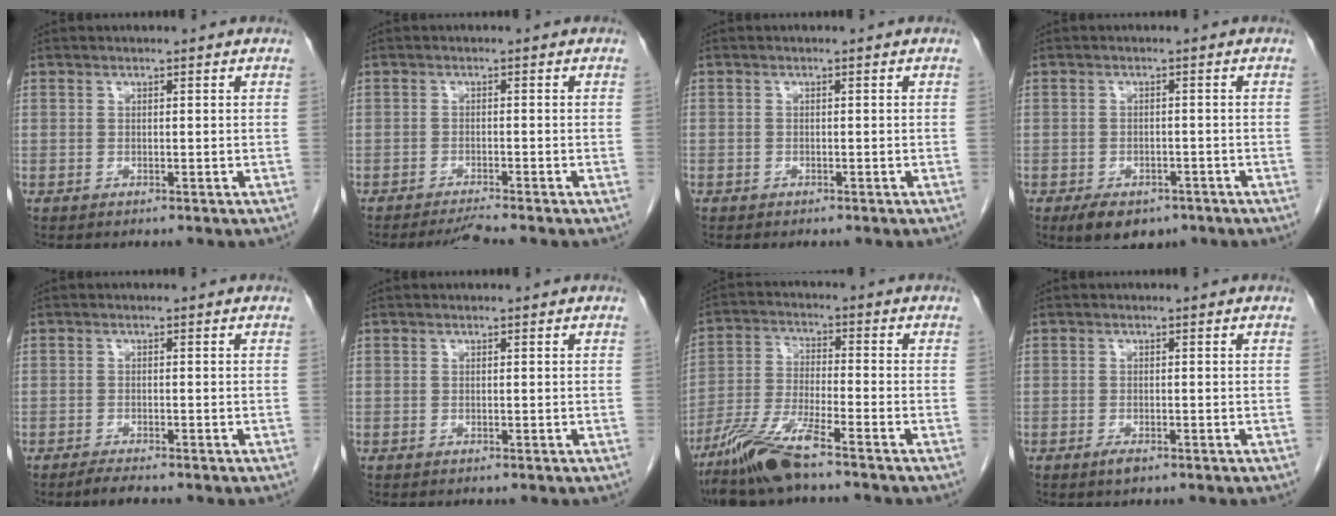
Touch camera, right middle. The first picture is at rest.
{"total": 2.6, "force": [-2.3, -1.1, 0.4], "torque": [-0.018, -0.016, -0.041]}
{"total": 0.7, "force": [-0.5, 0.4, 0.0], "torque": [-0.008, 0.002, -0.010]}
{"total": 7.1, "force": [-4.8, 3.9, 3.4], "torque": [-0.050, -0.003, -0.067]}
{"total": 1.9, "force": [-1.6, 0.0, 1.0], "torque": [-0.028, -0.008, -0.029]}
{"total": 0.0}
{"total": 9.7, "force": [-7.3, 0.4, 6.5], "torque": [-0.140, -0.027, -0.142]}
{"total": 1.4, "force": [-0.9, 0.4, 1.0], "torque": [-0.020, -0.002, -0.014]}